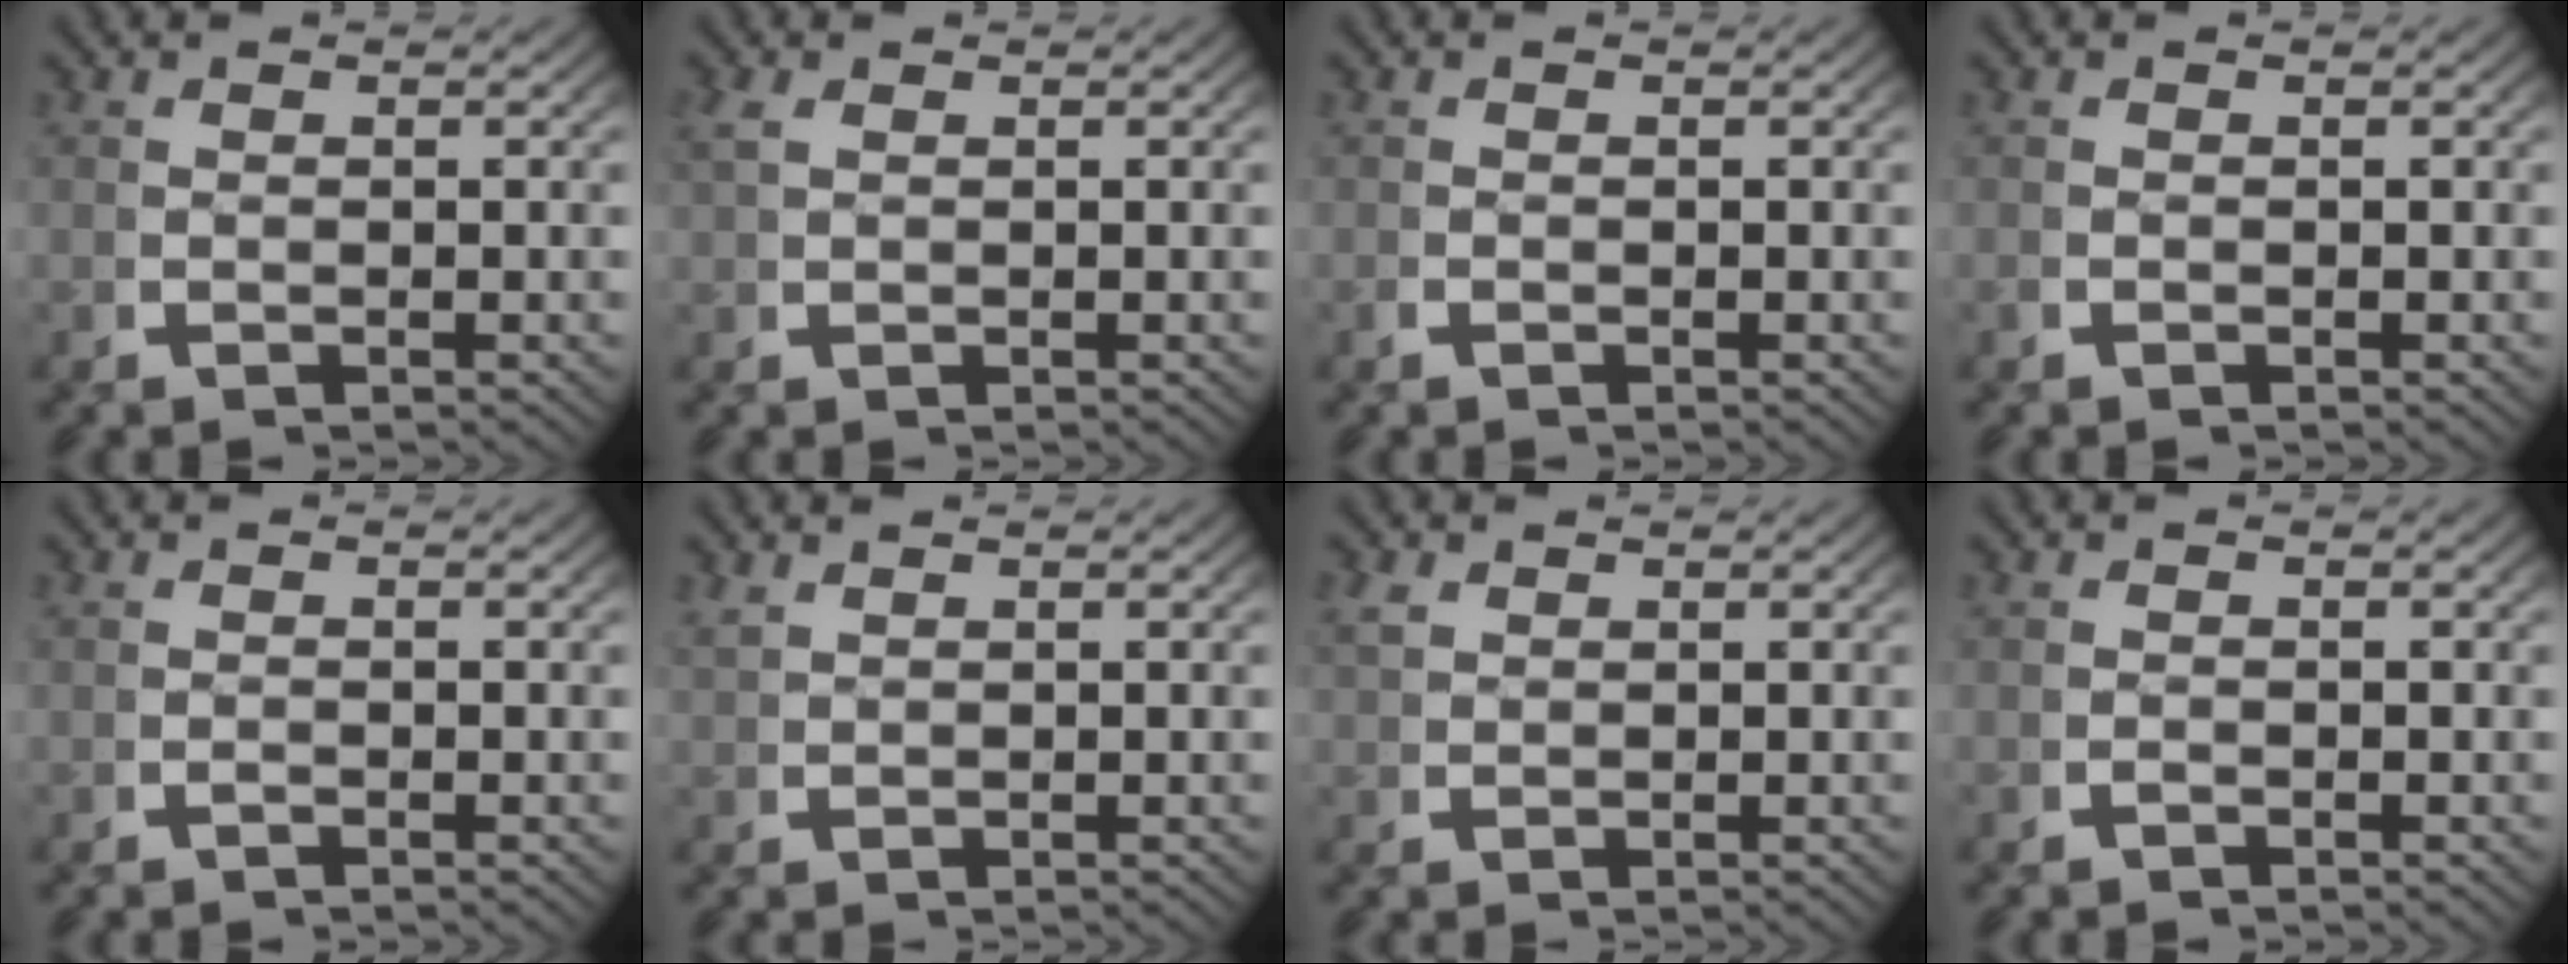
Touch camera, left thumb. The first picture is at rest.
{"total": 1.1, "force": [0.8, 0.4, 0.6], "torque": [-0.019, 0.001, 0.022]}
{"total": 0.0}
{"total": 0.0}
{"total": 0.0}
{"total": 1.4, "force": [1.4, 0.0, 0.2], "torque": [-0.005, 0.005, 0.033]}
{"total": 1.5, "force": [1.3, 0.6, 0.5], "torque": [-0.011, 0.002, 0.033]}
{"total": 0.0}